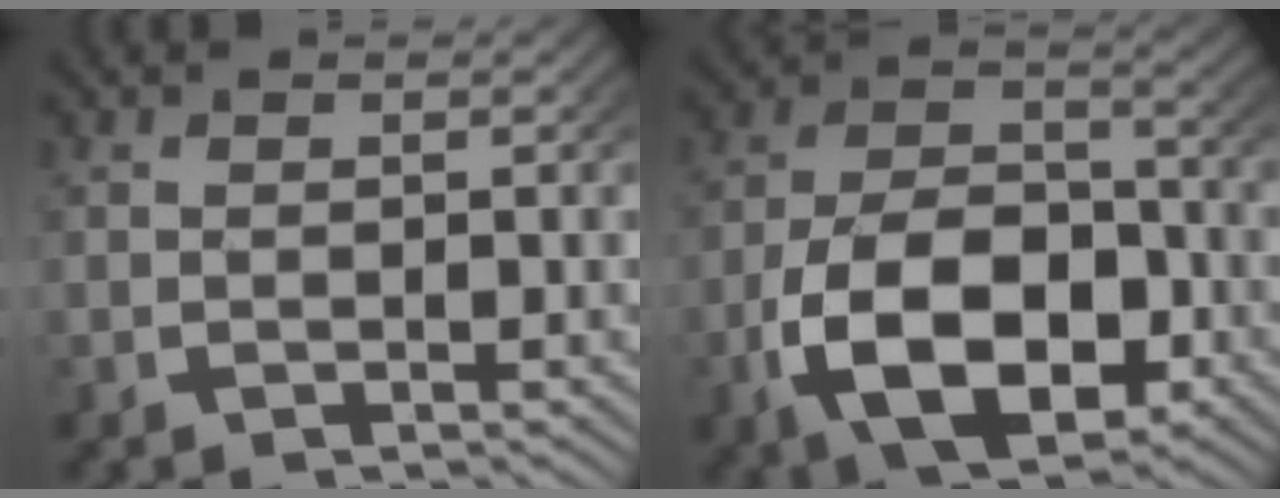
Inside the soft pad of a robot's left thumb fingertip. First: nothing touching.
{"total": 12.8, "force": [-2.9, 8.4, 9.2], "torque": [-0.198, -0.055, -0.025]}